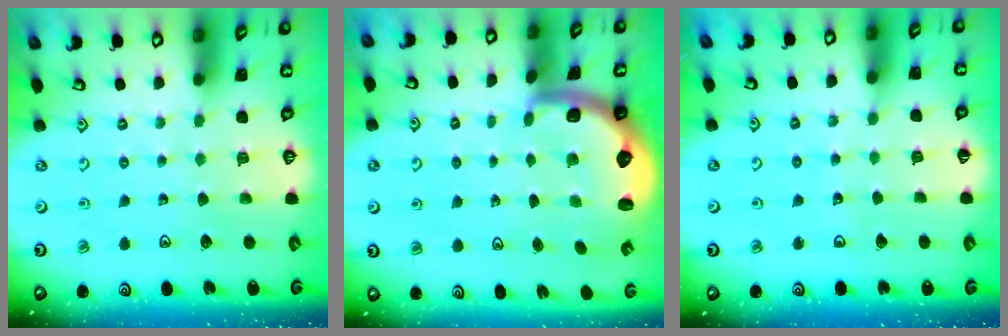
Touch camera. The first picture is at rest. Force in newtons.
{"total": 3.2, "press": 2.5, "slide": 2.1}
{"total": 3.4, "press": 3.4, "slide": 0.1}